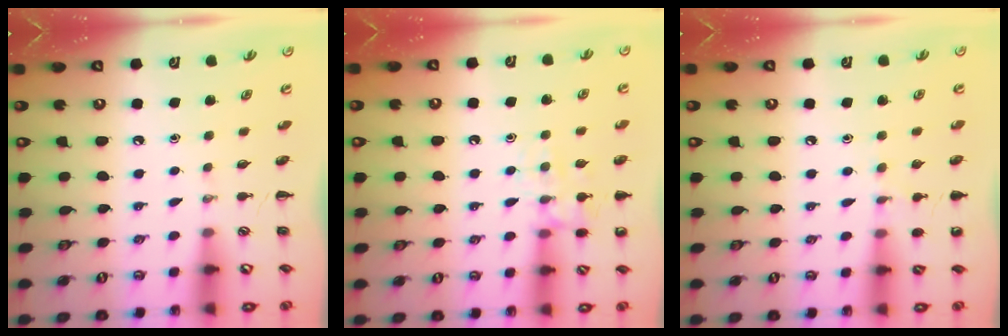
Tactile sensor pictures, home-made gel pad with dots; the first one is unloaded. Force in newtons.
{"total": 10.9, "press": 10.9, "slide": 0.8}
{"total": 6.6, "press": 6.3, "slide": 2.0}